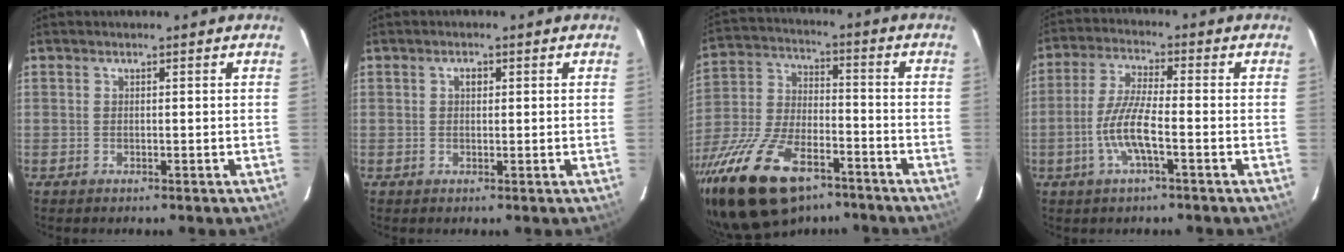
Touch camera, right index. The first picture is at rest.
{"total": 1.3, "force": [0.4, 0.9, 0.8], "torque": [-0.012, 0.006, 0.005]}
{"total": 24.9, "force": [-16.0, 11.5, 15.3], "torque": [-0.325, -0.030, -0.272]}
{"total": 7.8, "force": [-2.8, 1.2, 7.2], "torque": [-0.152, -0.002, -0.054]}